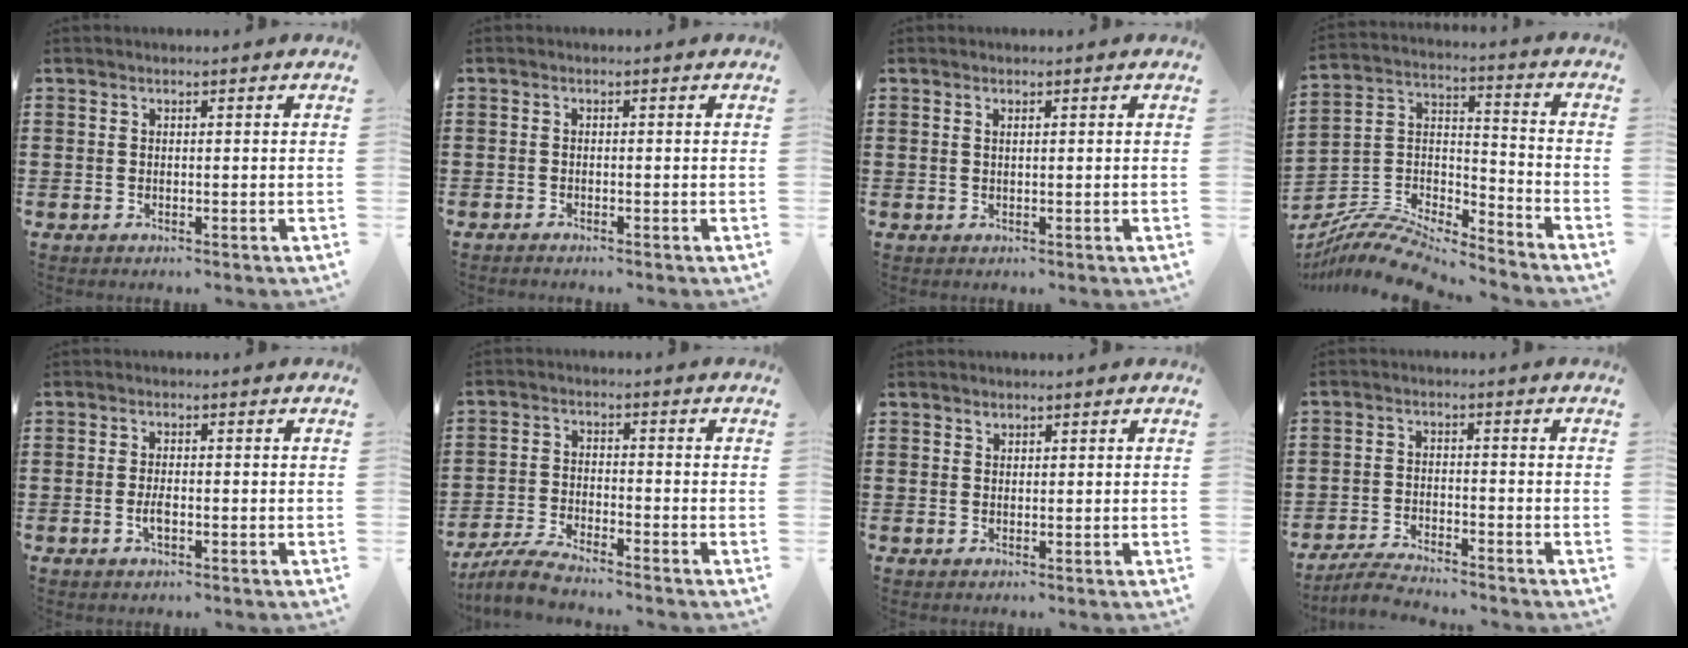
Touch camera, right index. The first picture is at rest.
{"total": 0.8, "force": [-0.8, 0.0, 0.0], "torque": [-0.002, -0.002, -0.015]}
{"total": 0.6, "force": [0.2, 0.1, 0.5], "torque": [-0.012, 0.000, 0.005]}
{"total": 9.7, "force": [-9.1, 1.9, 2.8], "torque": [-0.060, 0.018, -0.183]}
{"total": 2.3, "force": [-0.7, 0.7, 2.1], "torque": [-0.047, -0.004, -0.015]}
{"total": 4.8, "force": [-4.5, 0.1, 1.5], "torque": [-0.041, -0.007, -0.090]}
{"total": 0.7, "force": [0.6, 0.4, 0.0], "torque": [-0.002, 0.001, 0.012]}
{"total": 3.7, "force": [-3.7, 0.3, 0.6], "torque": [-0.020, 0.003, -0.078]}